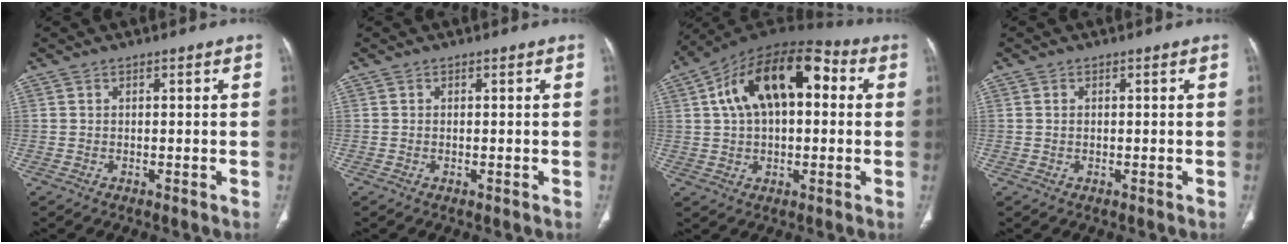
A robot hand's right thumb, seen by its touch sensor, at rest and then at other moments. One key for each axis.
{"total": 0.0}
{"total": 19.1, "fx": 4.4, "fy": 10.5, "fz": 15.3, "tx": -0.235, "ty": 0.033, "tz": 0.062}
{"total": 0.5, "fx": 0.1, "fy": 0.4, "fz": 0.3, "tx": -0.009, "ty": 0.003, "tz": 0.003}